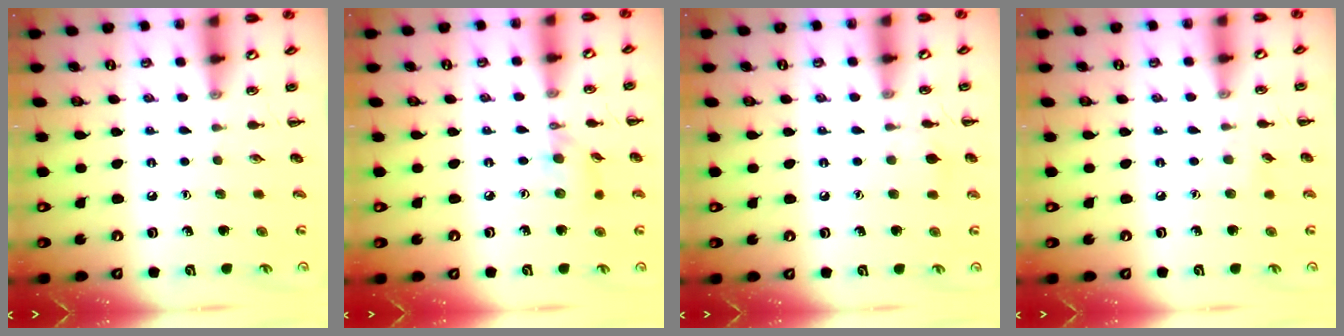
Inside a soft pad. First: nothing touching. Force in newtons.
{"total": 6.1, "press": 6.0, "slide": 0.8}
{"total": 5.8, "press": 5.5, "slide": 1.8}
{"total": 4.4, "press": 4.1, "slide": 1.6}